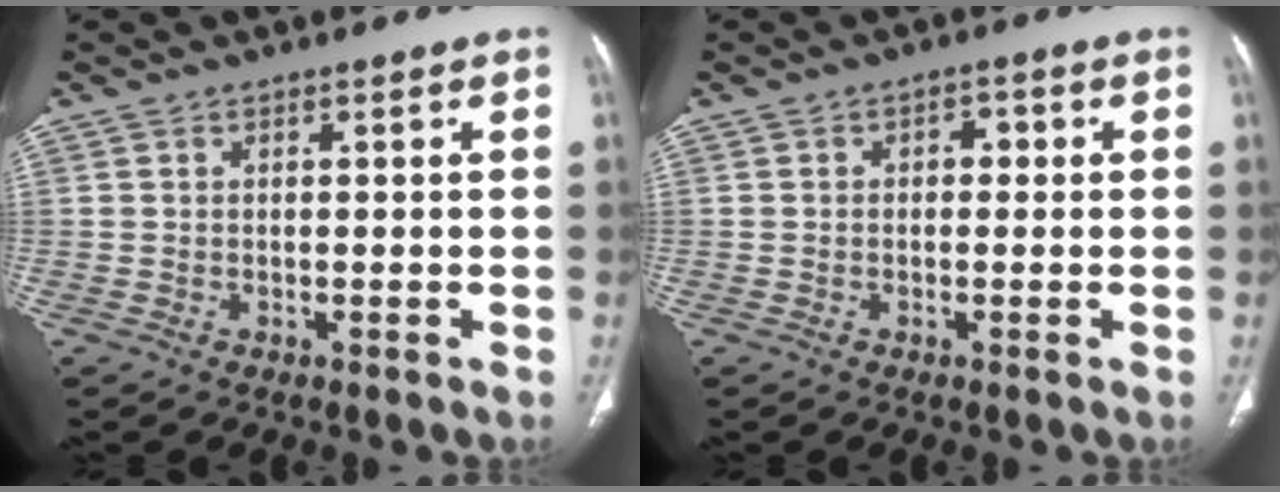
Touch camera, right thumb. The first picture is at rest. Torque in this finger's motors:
{"motor_torque": [1.54, 2.74, 0.43, -0.29, -0.03]}